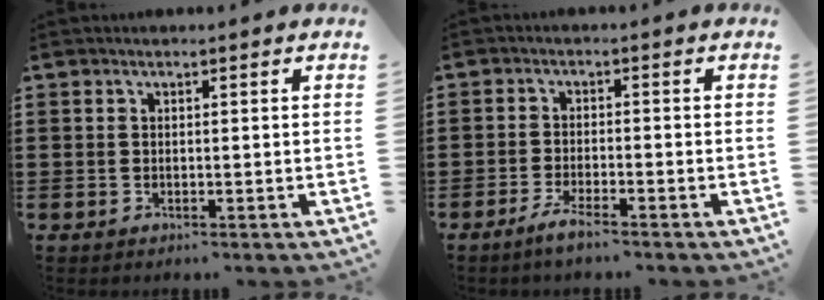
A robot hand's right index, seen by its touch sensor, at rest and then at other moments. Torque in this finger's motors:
{"motor_torque": [1.12, 1.02, 0.08, 0.01]}